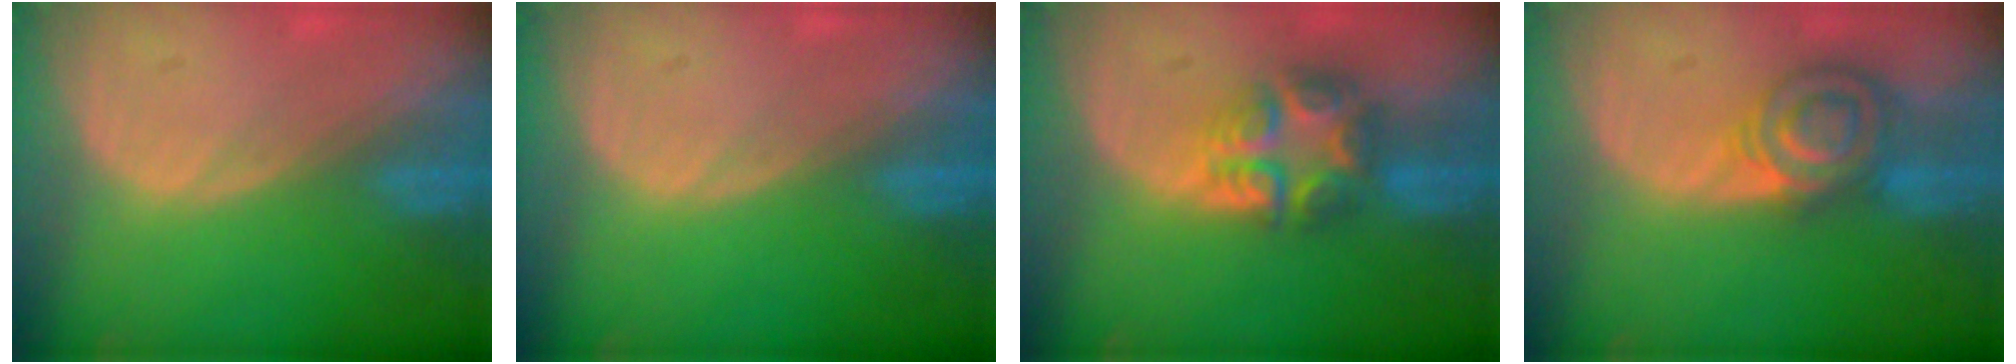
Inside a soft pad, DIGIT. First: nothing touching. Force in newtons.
{"total": 0.0}
{"total": 7.7, "press": 6.7, "slide": 3.8}
{"total": 7.0, "press": 6.4, "slide": 2.8}